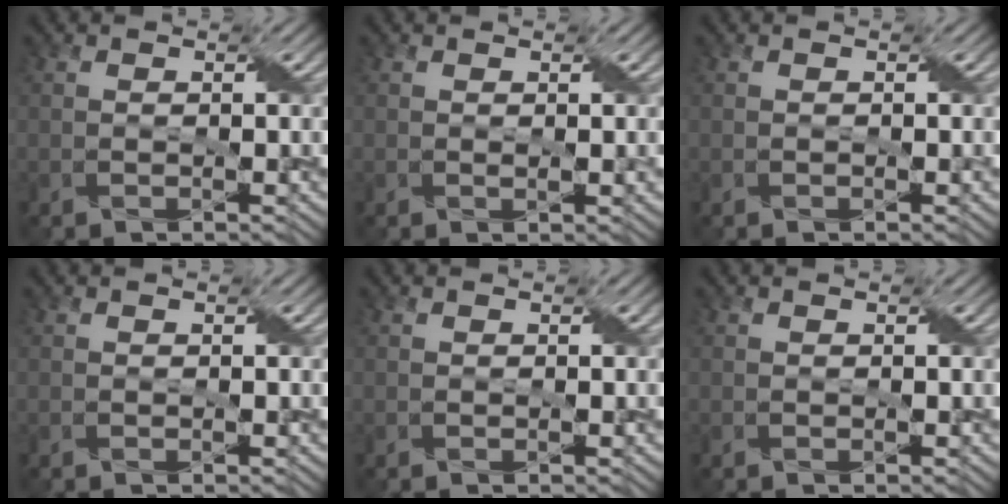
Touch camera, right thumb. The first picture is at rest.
{"total": 0.6, "force": [0.2, 0.2, 0.5], "torque": [-0.008, -0.001, 0.004]}
{"total": 0.0}
{"total": 0.0}
{"total": 0.0}
{"total": 0.0}